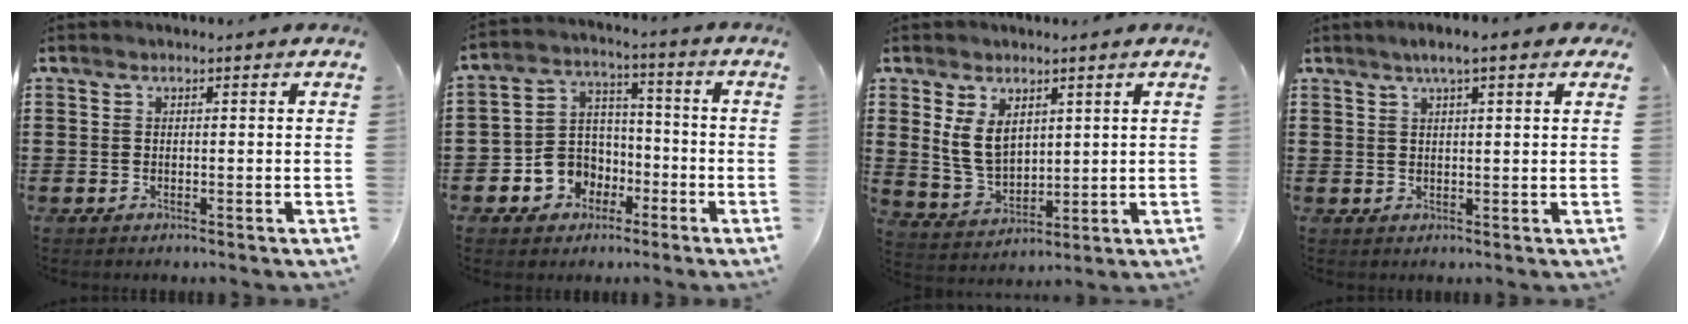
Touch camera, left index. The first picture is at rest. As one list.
[{"total": 7.0, "force": [-3.2, 6.1, 1.3], "torque": [-0.050, 0.013, -0.062]}, {"total": 6.3, "force": [2.6, 4.1, 4.1], "torque": [-0.106, 0.005, 0.045]}, {"total": 3.8, "force": [2.3, 0.5, 3.0], "torque": [-0.065, 0.006, 0.040]}]